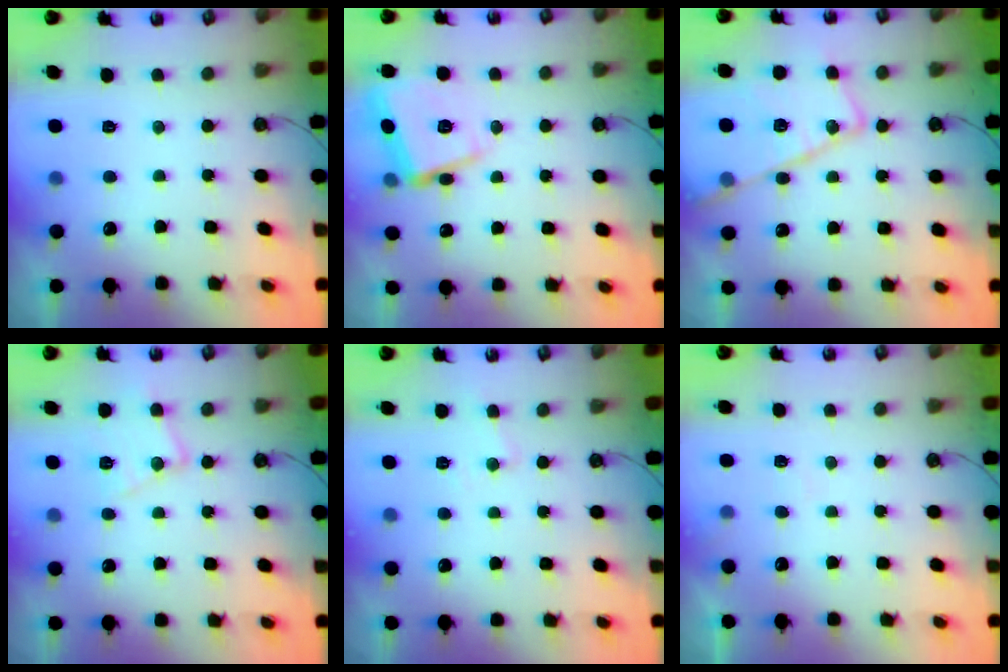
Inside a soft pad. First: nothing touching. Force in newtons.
{"total": 15.0, "press": 15.0, "slide": 0.7}
{"total": 20.5, "press": 20.4, "slide": 1.9}
{"total": 11.3, "press": 11.3, "slide": 0.8}
{"total": 5.6, "press": 5.6, "slide": 0.8}
{"total": 5.4, "press": 5.3, "slide": 0.6}